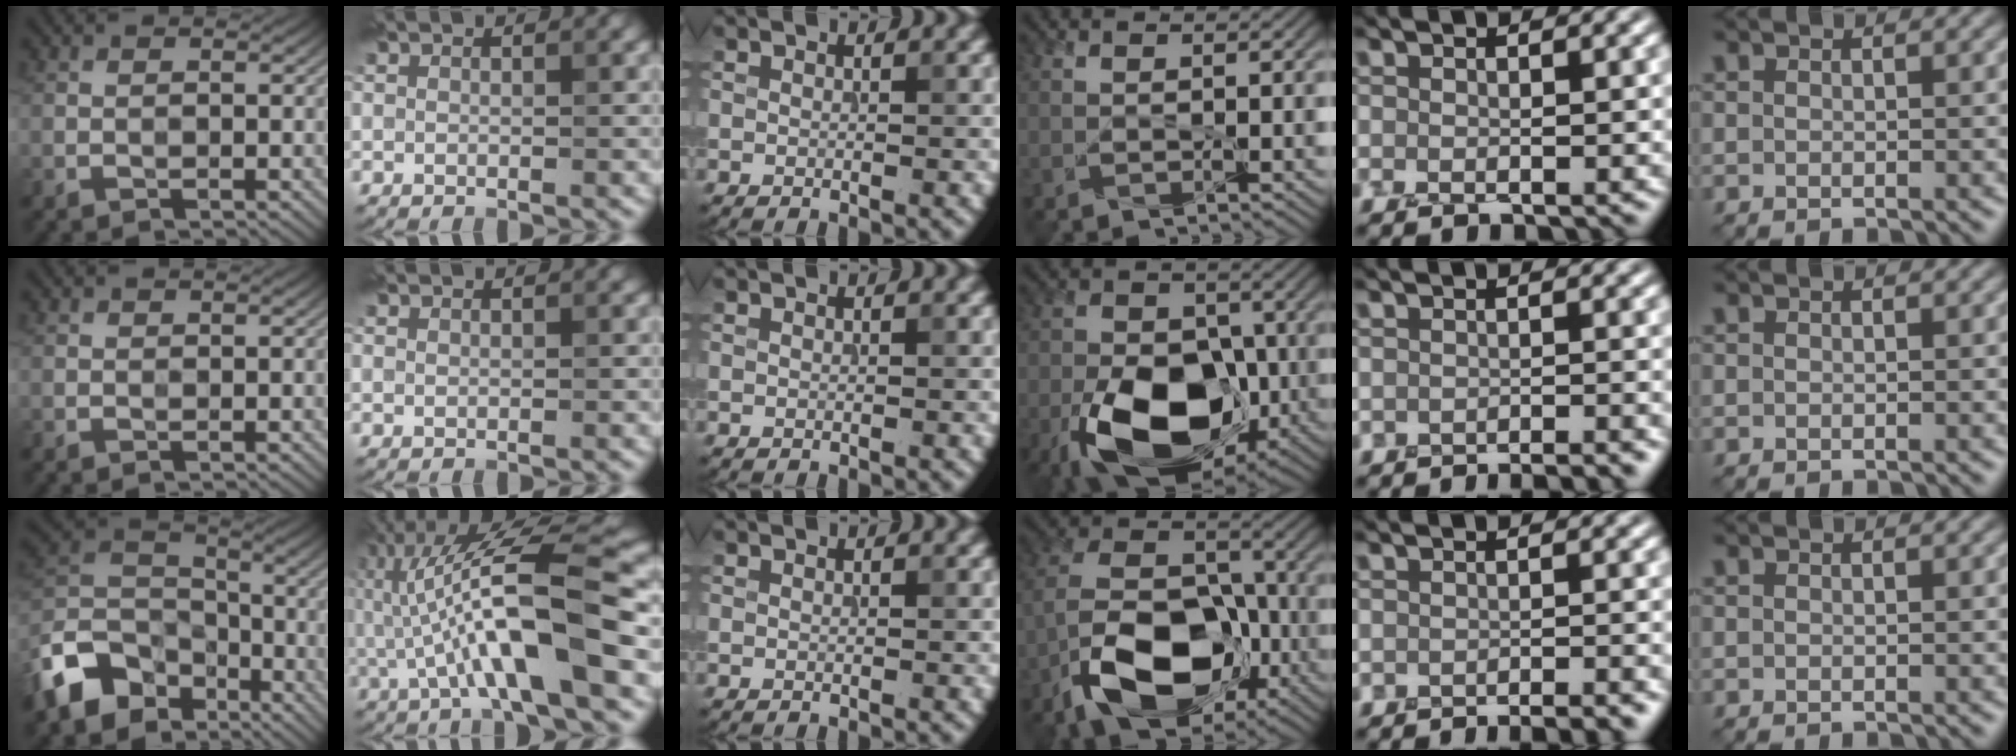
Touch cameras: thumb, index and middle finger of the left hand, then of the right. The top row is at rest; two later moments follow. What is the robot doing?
{"motion": "peel", "object": "bandage"}